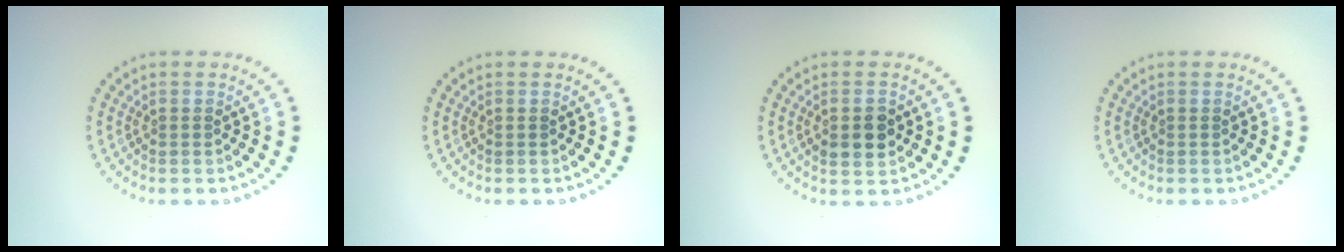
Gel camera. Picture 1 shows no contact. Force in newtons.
{"total": 0.0}
{"total": 2.8, "press": 2.8, "slide": 0.2}
{"total": 0.0}